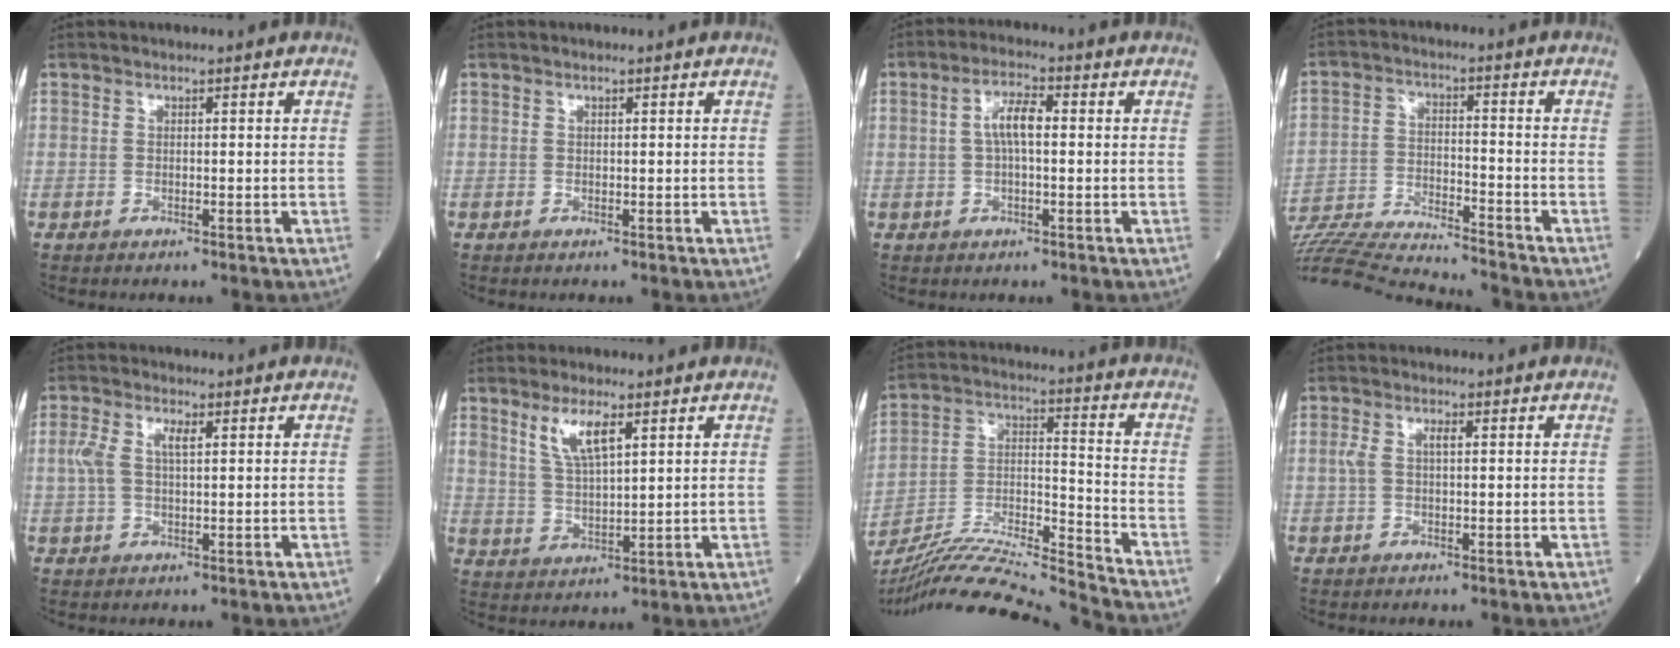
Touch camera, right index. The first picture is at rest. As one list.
[{"total": 0.0}, {"total": 4.6, "force": [0.4, 1.3, 4.4], "torque": [-0.086, 0.014, 0.005]}, {"total": 19.1, "force": [-18.3, 0.1, 5.5], "torque": [-0.118, -0.013, -0.294]}, {"total": 4.3, "force": [1.1, 1.6, 3.8], "torque": [-0.096, 0.017, 0.023]}, {"total": 6.2, "force": [3.3, 1.6, 5.0], "torque": [-0.104, -0.002, 0.068]}, {"total": 18.7, "force": [-17.7, -1.9, 5.7], "torque": [-0.109, 0.003, -0.310]}, {"total": 2.4, "force": [0.4, 0.9, 2.2], "torque": [-0.054, 0.013, 0.010]}]